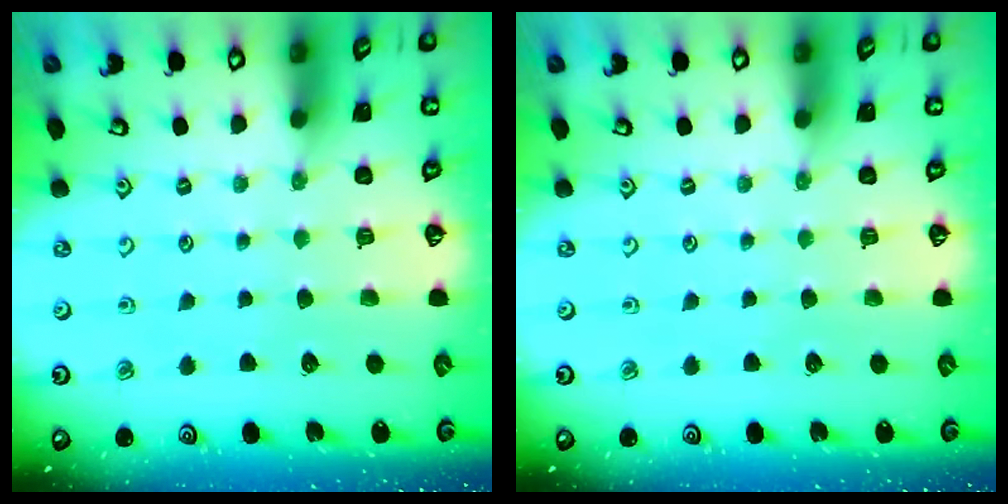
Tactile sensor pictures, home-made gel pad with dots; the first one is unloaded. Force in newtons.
{"total": 0.0}